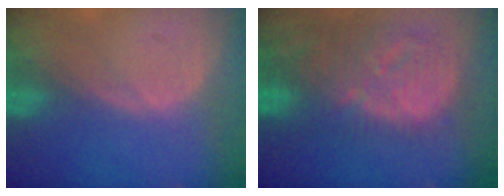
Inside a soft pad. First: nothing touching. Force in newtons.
{"total": 12.9, "press": 11.2, "slide": 6.4}